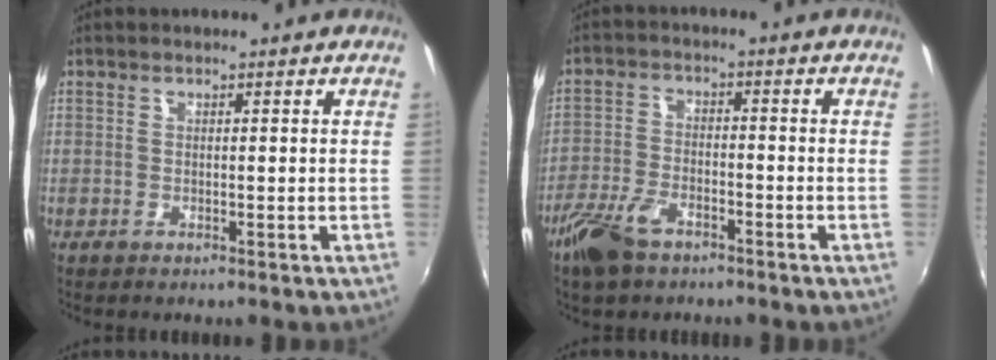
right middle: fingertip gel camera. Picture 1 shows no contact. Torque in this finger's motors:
{"motor_torque": [1.06, -1.04, 0.40, 0.11]}